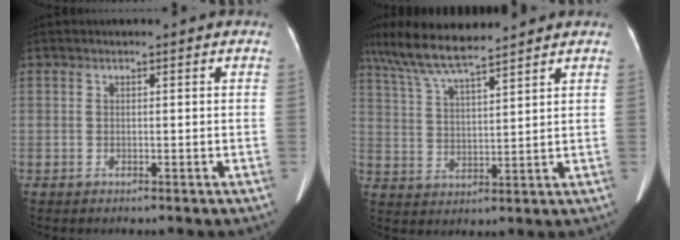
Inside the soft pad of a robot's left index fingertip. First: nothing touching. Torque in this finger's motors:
{"motor_torque": [0.15, -0.86, 0.32, 0.14]}